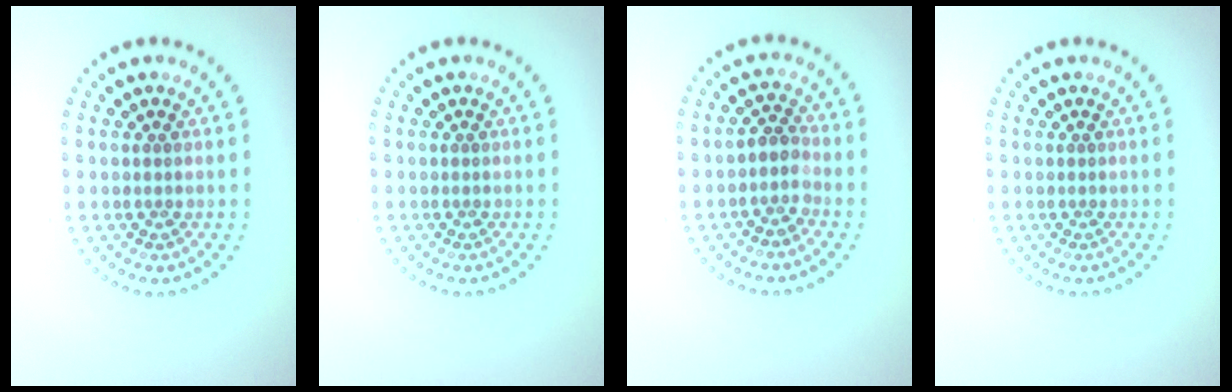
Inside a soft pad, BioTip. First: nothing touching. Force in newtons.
{"total": 0.0}
{"total": 1.9, "press": 1.6, "slide": 1.1}
{"total": 0.0}